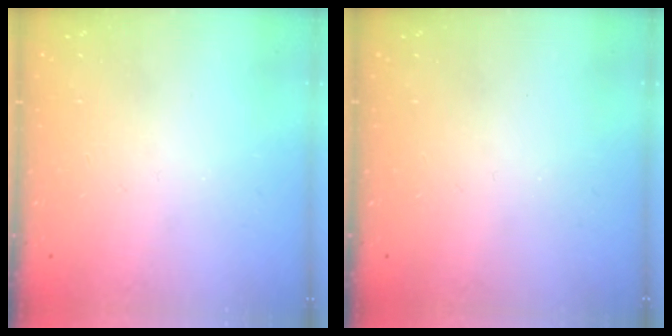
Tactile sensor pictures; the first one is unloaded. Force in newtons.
{"total": 0.0}